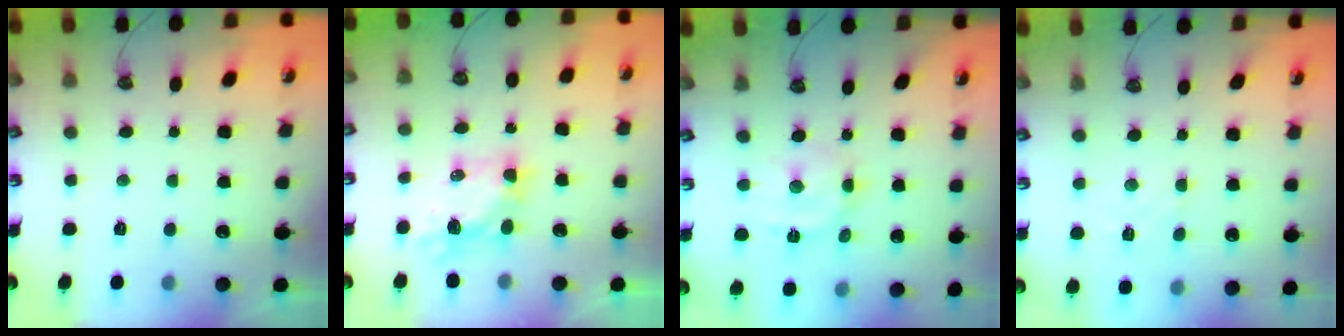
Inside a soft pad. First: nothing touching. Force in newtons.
{"total": 6.6, "press": 6.5, "slide": 0.6}
{"total": 10.8, "press": 10.8, "slide": 0.8}
{"total": 2.8, "press": 2.7, "slide": 0.5}